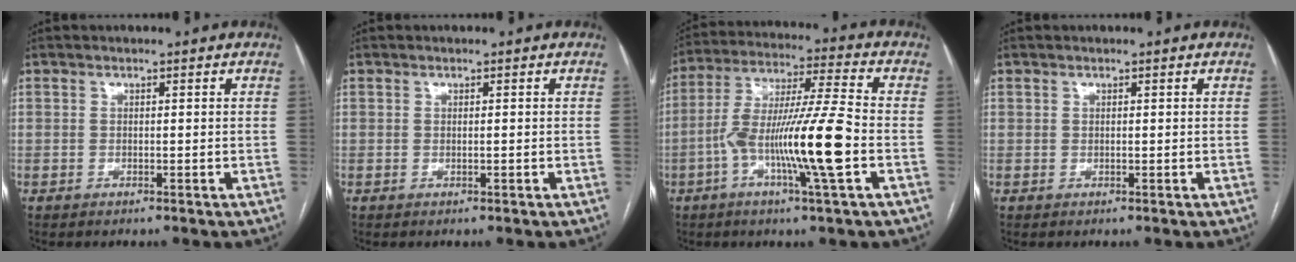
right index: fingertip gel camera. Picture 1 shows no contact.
{"total": 0.0}
{"total": 14.7, "force": [-4.2, -0.4, 14.1], "torque": [-0.270, 0.003, -0.081]}
{"total": 0.0}